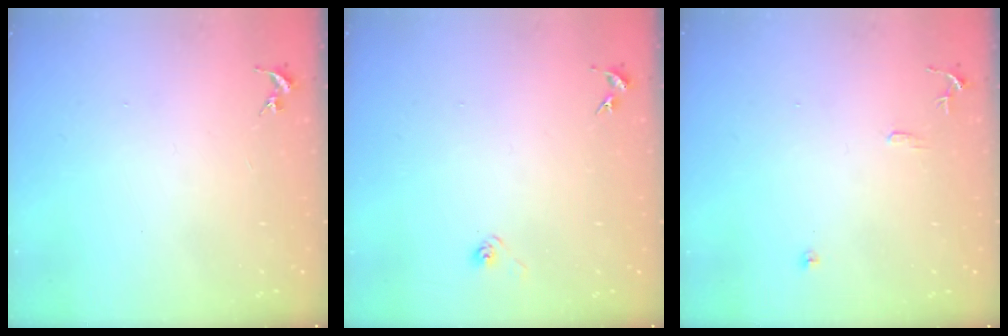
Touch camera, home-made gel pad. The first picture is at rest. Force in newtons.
{"total": 3.3, "press": 3.0, "slide": 1.2}
{"total": 7.1, "press": 7.1, "slide": 0.7}